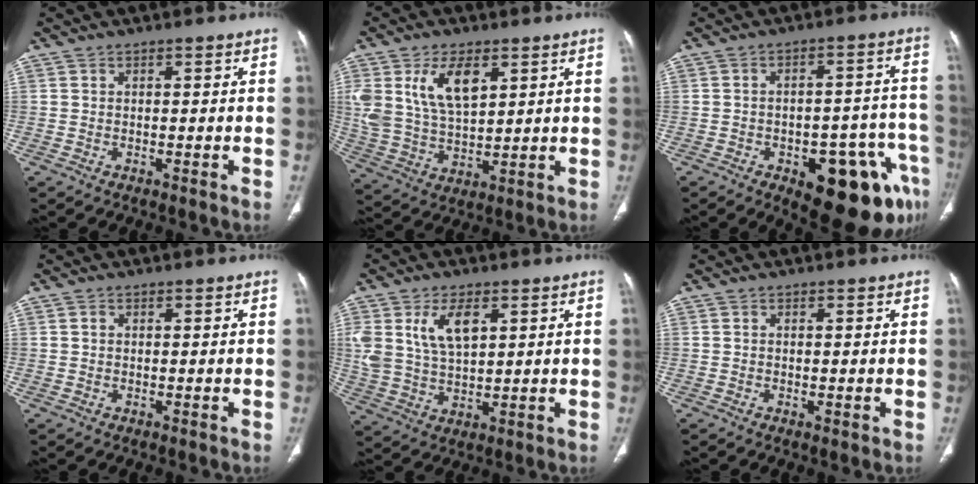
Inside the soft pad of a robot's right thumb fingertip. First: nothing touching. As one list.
[{"total": 12.6, "force": [5.2, 6.7, 9.3], "torque": [-0.174, -0.018, 0.110]}, {"total": 18.1, "force": [-8.4, 7.8, 14.0], "torque": [-0.121, 0.046, -0.094]}, {"total": 0.7, "force": [0.2, 0.6, 0.3], "torque": [-0.004, 0.001, 0.003]}, {"total": 10.1, "force": [3.9, 5.4, 7.6], "torque": [-0.145, -0.010, 0.082]}, {"total": 0.5, "force": [-0.1, 0.1, 0.5], "torque": [-0.014, -0.005, 0.001]}]